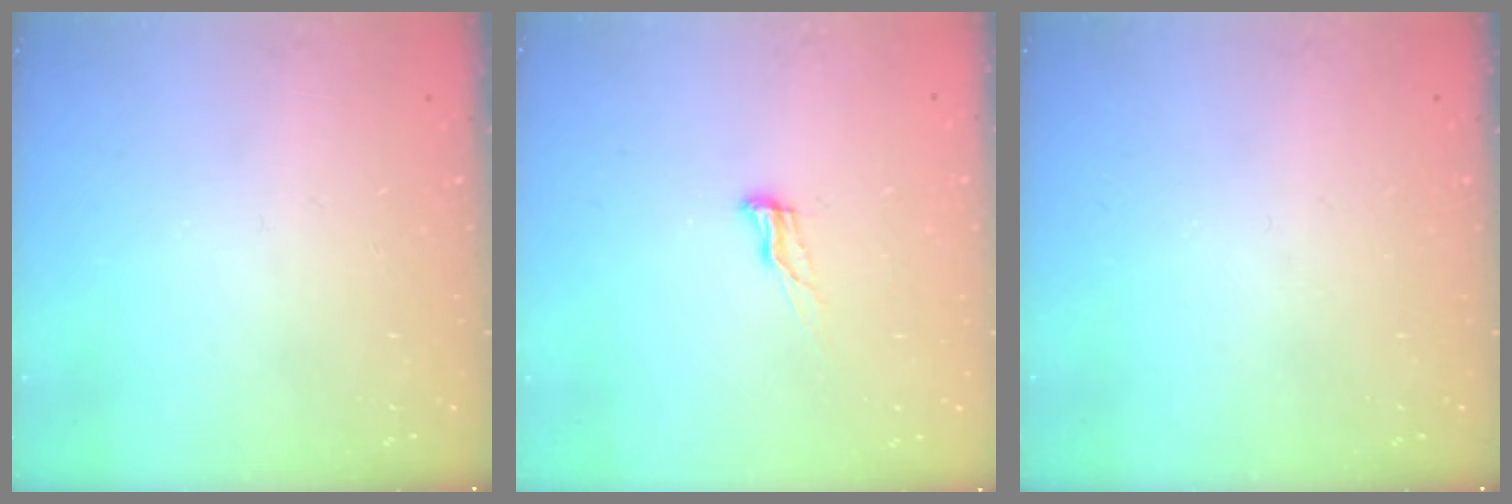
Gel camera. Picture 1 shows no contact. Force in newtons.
{"total": 8.0, "press": 7.7, "slide": 2.0}
{"total": 0.0}